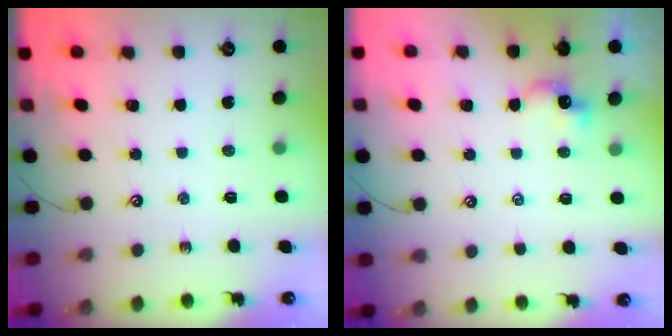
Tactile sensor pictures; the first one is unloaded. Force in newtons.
{"total": 2.5, "press": 2.5, "slide": 0.1}